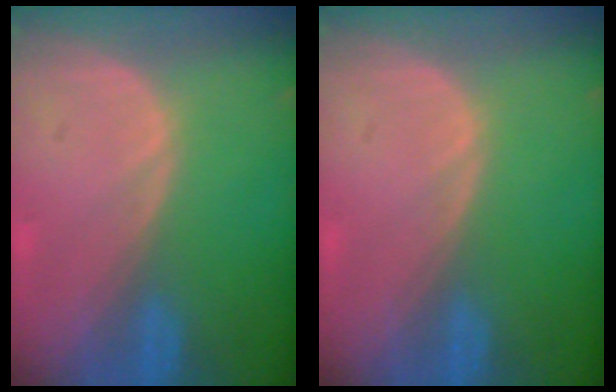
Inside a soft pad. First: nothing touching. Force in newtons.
{"total": 0.0}